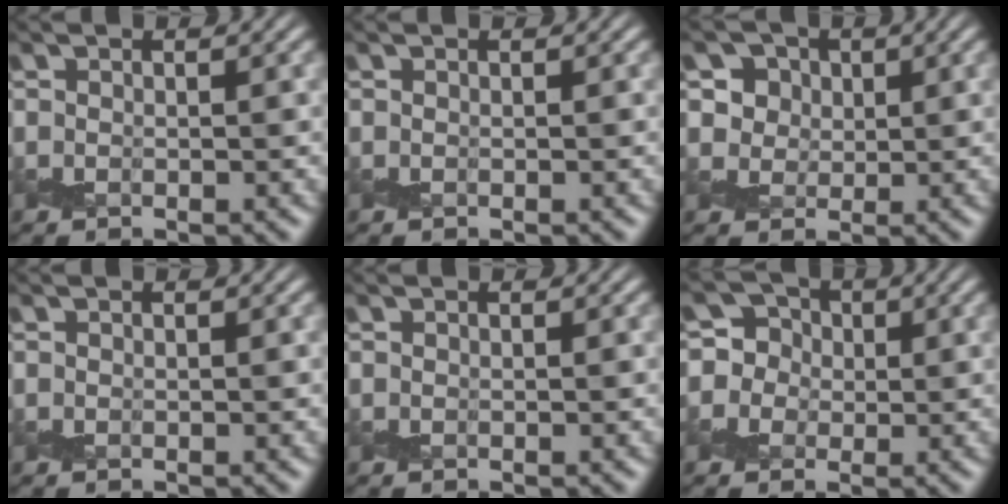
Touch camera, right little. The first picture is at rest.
{"total": 0.0}
{"total": 4.7, "force": [2.8, 3.3, 1.8], "torque": [-0.032, 0.002, 0.029]}
{"total": 0.0}
{"total": 0.0}
{"total": 4.4, "force": [1.5, 3.8, 1.7], "torque": [-0.029, 0.021, -0.004]}